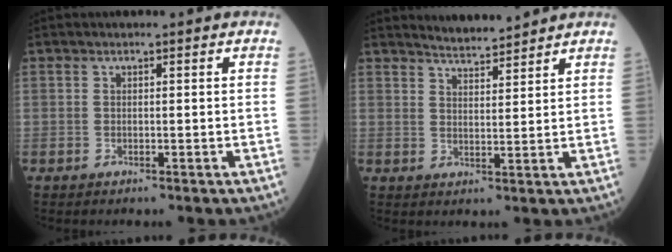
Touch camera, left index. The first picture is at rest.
{"total": 4.5, "force": [4.5, 0.1, 0.5], "torque": [-0.019, 0.006, 0.076]}